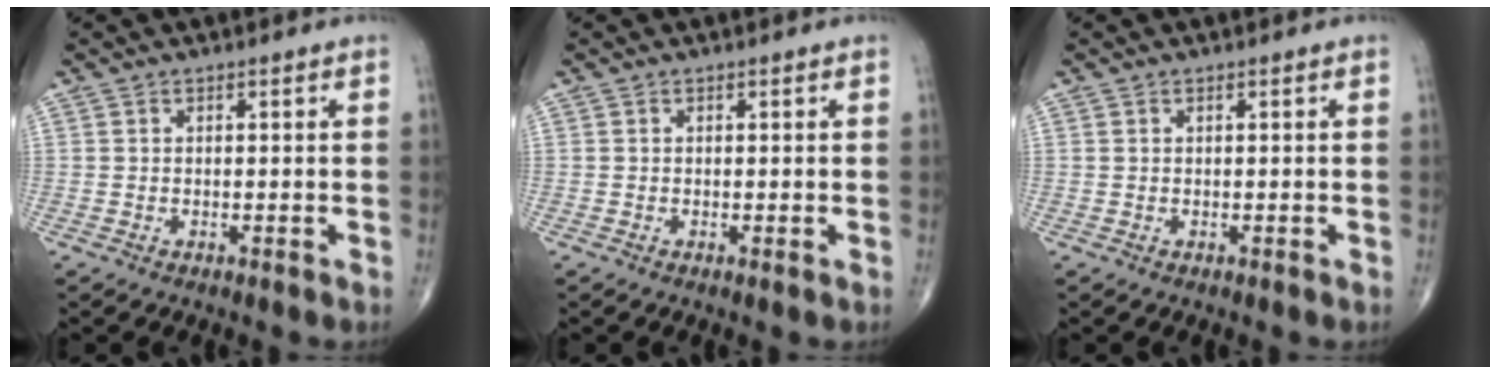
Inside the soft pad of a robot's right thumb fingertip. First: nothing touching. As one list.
[{"total": 0.0}, {"total": 0.0}]